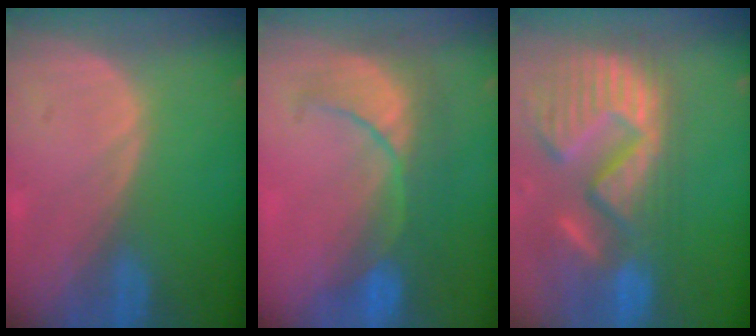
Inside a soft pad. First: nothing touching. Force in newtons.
{"total": 8.4, "press": 8.3, "slide": 1.3}
{"total": 15.1, "press": 12.6, "slide": 8.3}